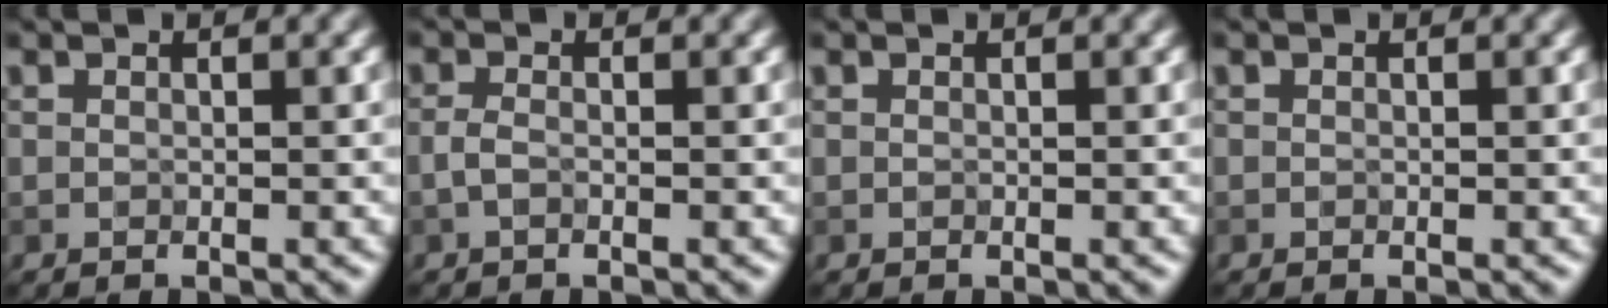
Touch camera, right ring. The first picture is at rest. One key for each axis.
{"total": 1.2, "fx": -0.5, "fy": 0.5, "fz": 1.0, "tx": -0.024, "ty": -0.001, "tz": -0.013}
{"total": 0.0}
{"total": 0.0}